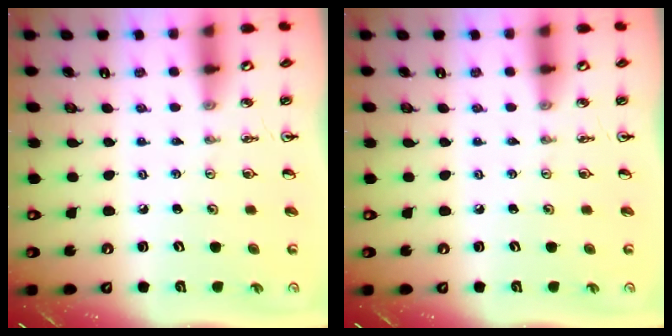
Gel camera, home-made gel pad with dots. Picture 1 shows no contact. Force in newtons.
{"total": 0.0}